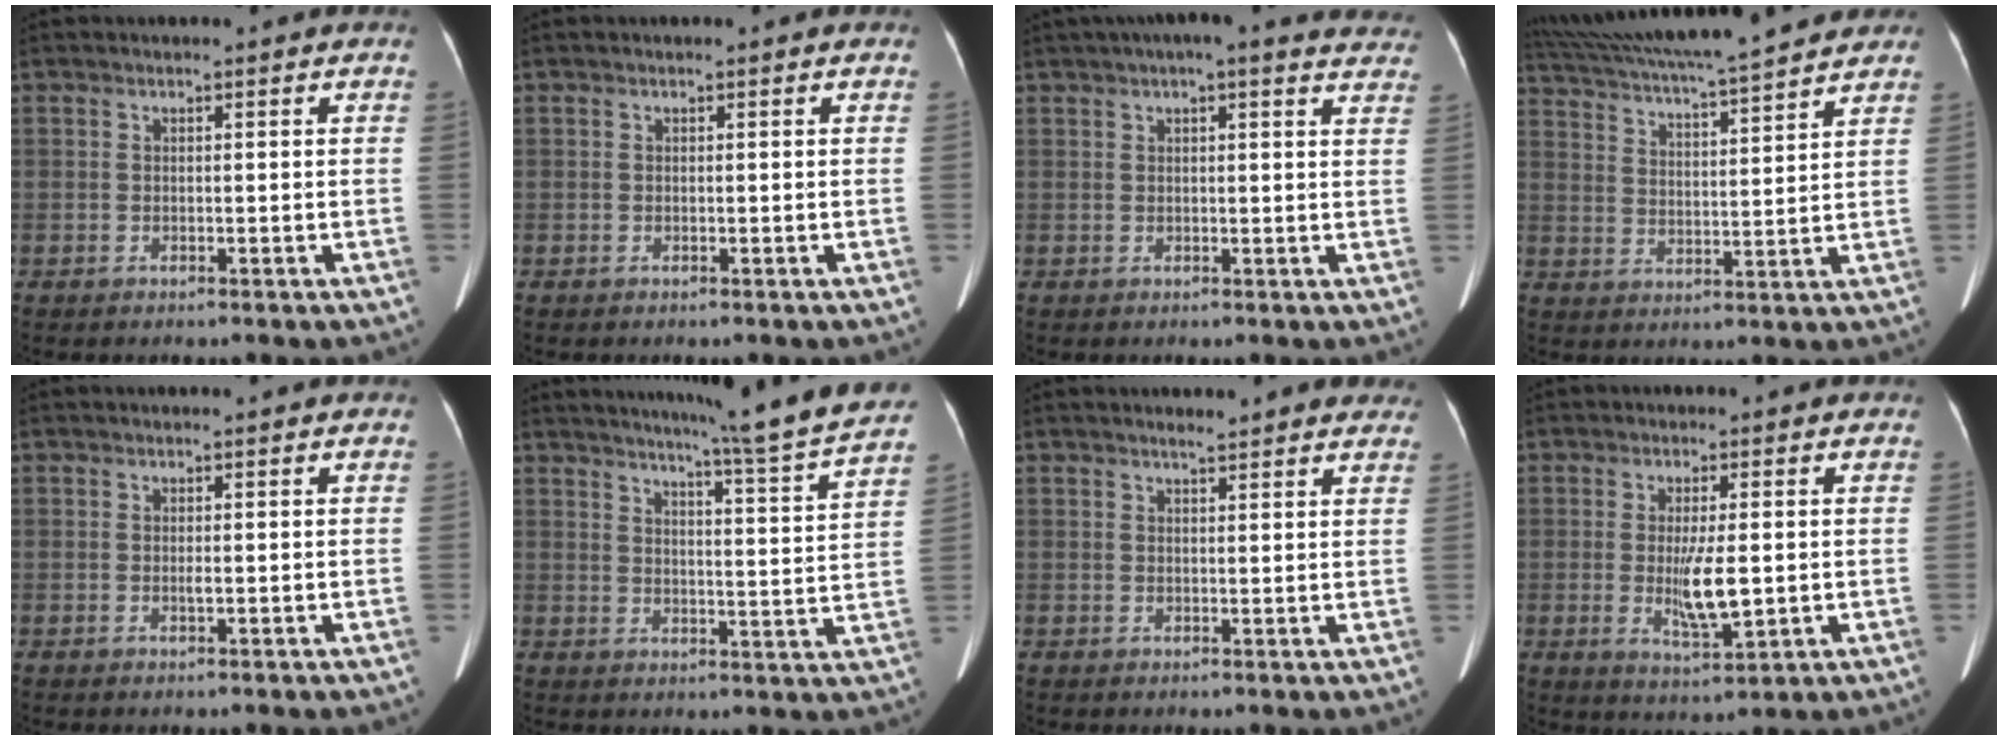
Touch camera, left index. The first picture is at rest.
{"total": 0.0}
{"total": 15.5, "force": [13.1, 3.3, 7.7], "torque": [-0.099, 0.035, 0.148]}
{"total": 20.3, "force": [18.0, 1.2, 9.2], "torque": [-0.166, 0.034, 0.271]}
{"total": 0.6, "force": [0.0, 0.0, 0.6], "torque": [-0.012, -0.002, 0.002]}
{"total": 16.3, "force": [14.6, -2.5, 6.9], "torque": [-0.111, -0.057, 0.177]}
{"total": 6.3, "force": [5.7, 1.2, 2.3], "torque": [-0.020, 0.007, 0.058]}
{"total": 6.4, "force": [-0.3, 1.4, 6.2], "torque": [-0.115, -0.015, 0.000]}